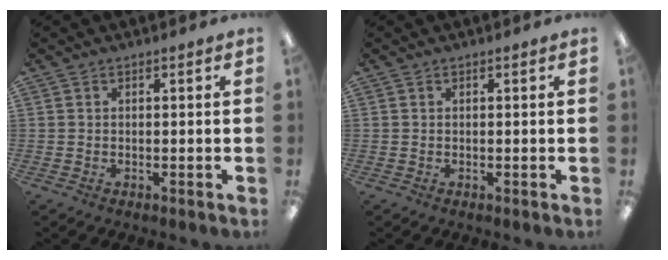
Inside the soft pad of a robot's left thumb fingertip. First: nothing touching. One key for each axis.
{"total": 0.0}